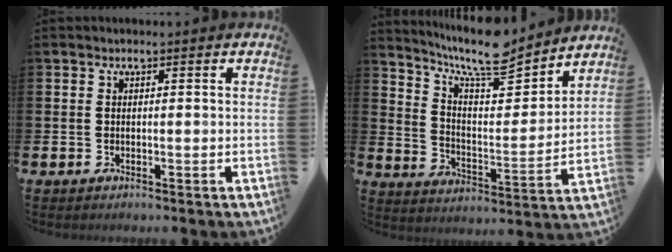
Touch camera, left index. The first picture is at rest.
{"total": 9.8, "force": [8.9, 1.7, 3.6], "torque": [-0.090, -0.061, 0.158]}